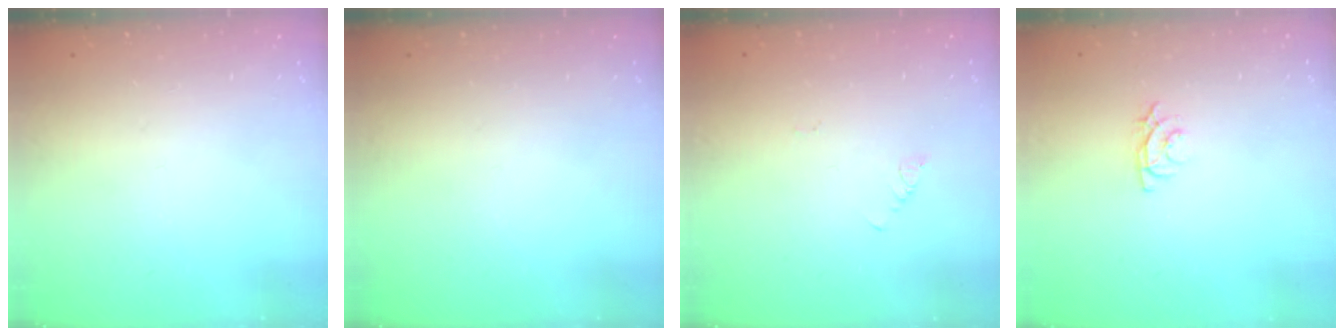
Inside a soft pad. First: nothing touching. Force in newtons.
{"total": 0.0}
{"total": 1.9, "press": 1.9, "slide": 0.4}
{"total": 3.0, "press": 3.0, "slide": 0.5}